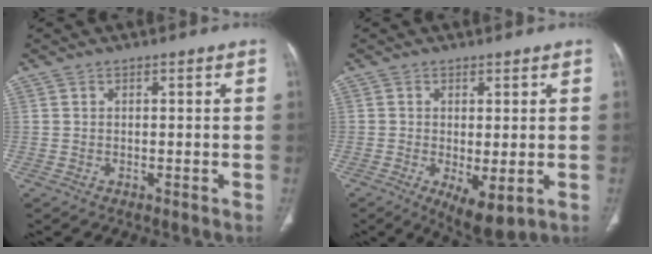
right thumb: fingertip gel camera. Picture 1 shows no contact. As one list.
[{"total": 7.1, "force": [-1.8, 2.7, 6.2], "torque": [-0.101, -0.020, -0.018]}]